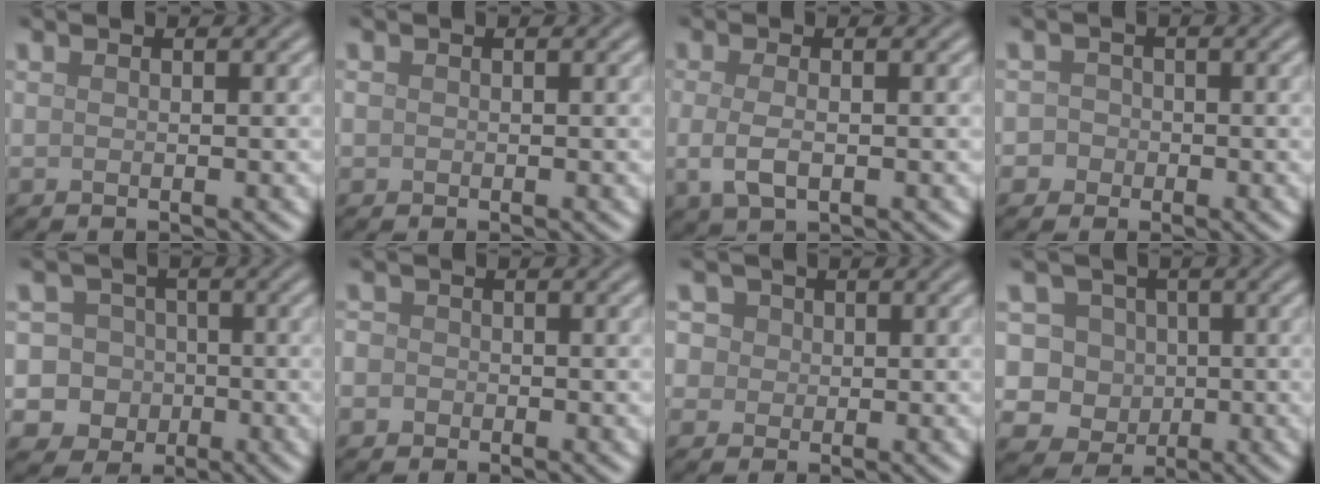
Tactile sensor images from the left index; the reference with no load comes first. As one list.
[{"total": 0.7, "force": [0.0, 0.7, 0.1], "torque": [0.000, -0.001, -0.002]}, {"total": 2.9, "force": [-0.4, 1.3, 2.6], "torque": [-0.059, -0.008, -0.009]}, {"total": 2.7, "force": [-0.6, 2.6, 0.5], "torque": [0.021, 0.013, -0.031]}, {"total": 8.0, "force": [-1.5, 7.6, 2.0], "torque": [-0.025, 0.016, -0.061]}, {"total": 2.1, "force": [-0.4, 1.9, 0.7], "torque": [0.000, 0.008, -0.022]}, {"total": 6.0, "force": [2.7, 4.7, 2.5], "torque": [-0.035, 0.028, 0.014]}, {"total": 8.3, "force": [1.5, 7.5, 3.1], "torque": [-0.047, 0.030, -0.004]}]